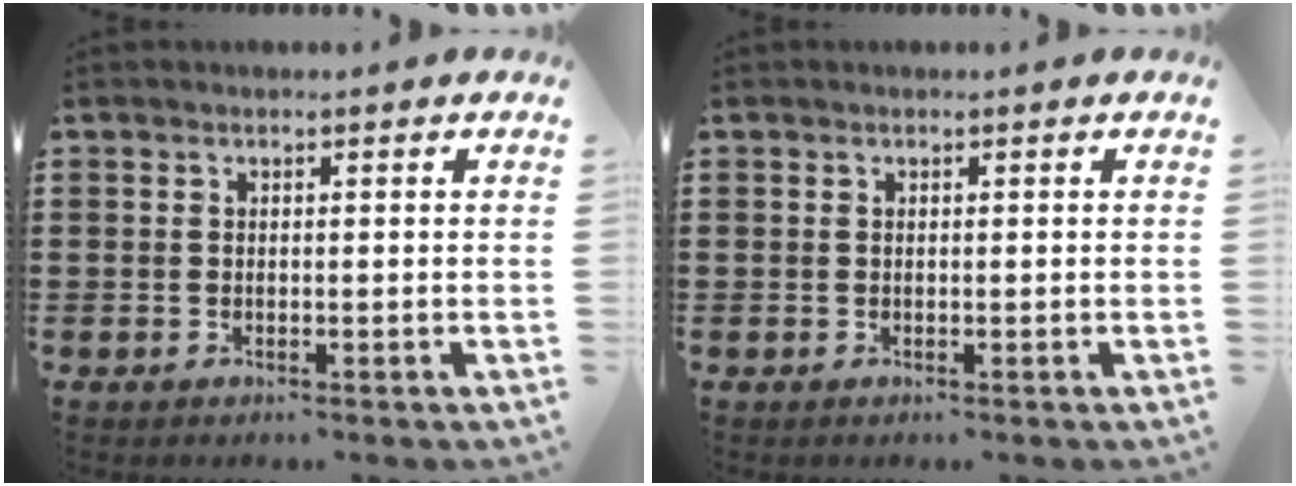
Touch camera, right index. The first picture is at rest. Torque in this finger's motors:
{"motor_torque": [0.33, 0.50, -0.70, -0.03]}